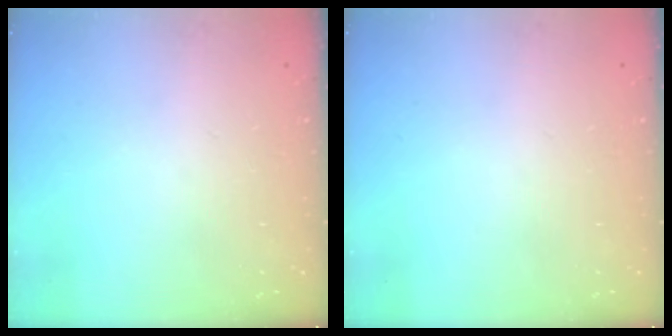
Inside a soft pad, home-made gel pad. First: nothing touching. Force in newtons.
{"total": 0.0}